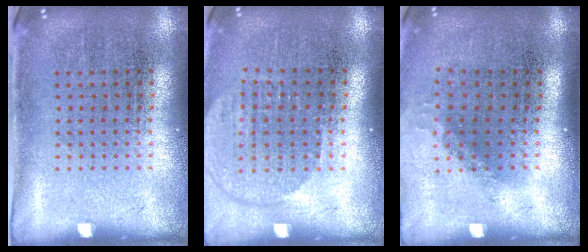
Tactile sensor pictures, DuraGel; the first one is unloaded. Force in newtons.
{"total": 1.8, "press": 1.5, "slide": 0.9}
{"total": 1.2, "press": 0.9, "slide": 0.9}